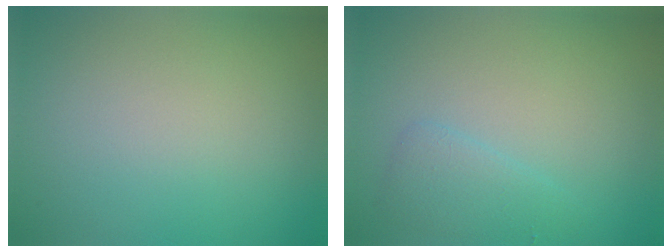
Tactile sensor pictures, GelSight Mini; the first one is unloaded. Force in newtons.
{"total": 1.9, "press": 1.9, "slide": 0.2}